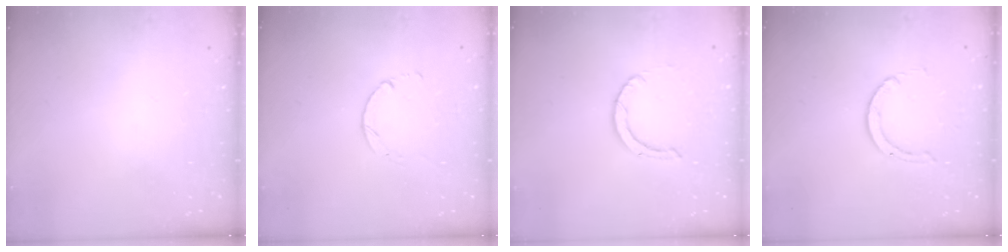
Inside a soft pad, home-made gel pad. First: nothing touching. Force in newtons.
{"total": 1.4, "press": 1.4, "slide": 0.2}
{"total": 0.9, "press": 0.9, "slide": 0.1}
{"total": 1.5, "press": 1.5, "slide": 0.2}